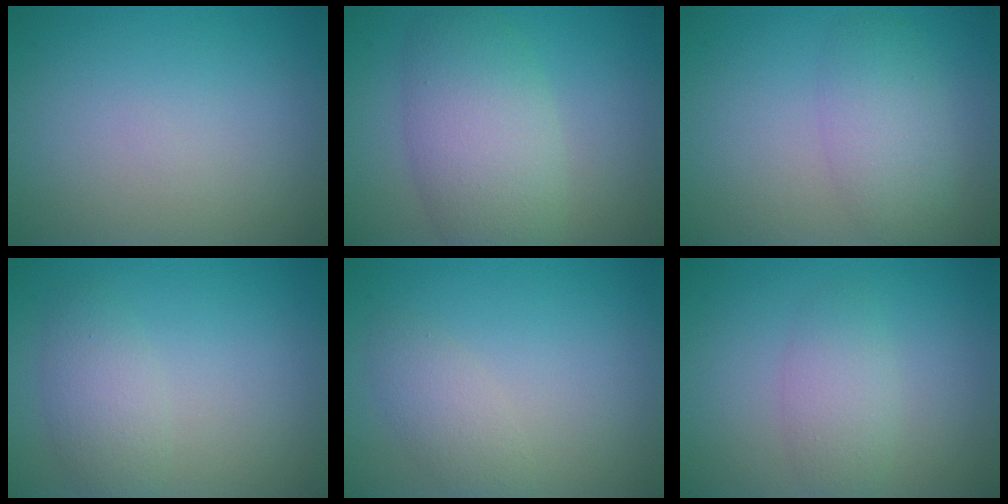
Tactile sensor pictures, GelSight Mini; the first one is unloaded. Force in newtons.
{"total": 6.6, "press": 6.5, "slide": 0.4}
{"total": 3.7, "press": 3.7, "slide": 0.1}
{"total": 2.6, "press": 2.6, "slide": 0.1}
{"total": 2.0, "press": 2.0, "slide": 0.2}
{"total": 2.5, "press": 2.5, "slide": 0.0}